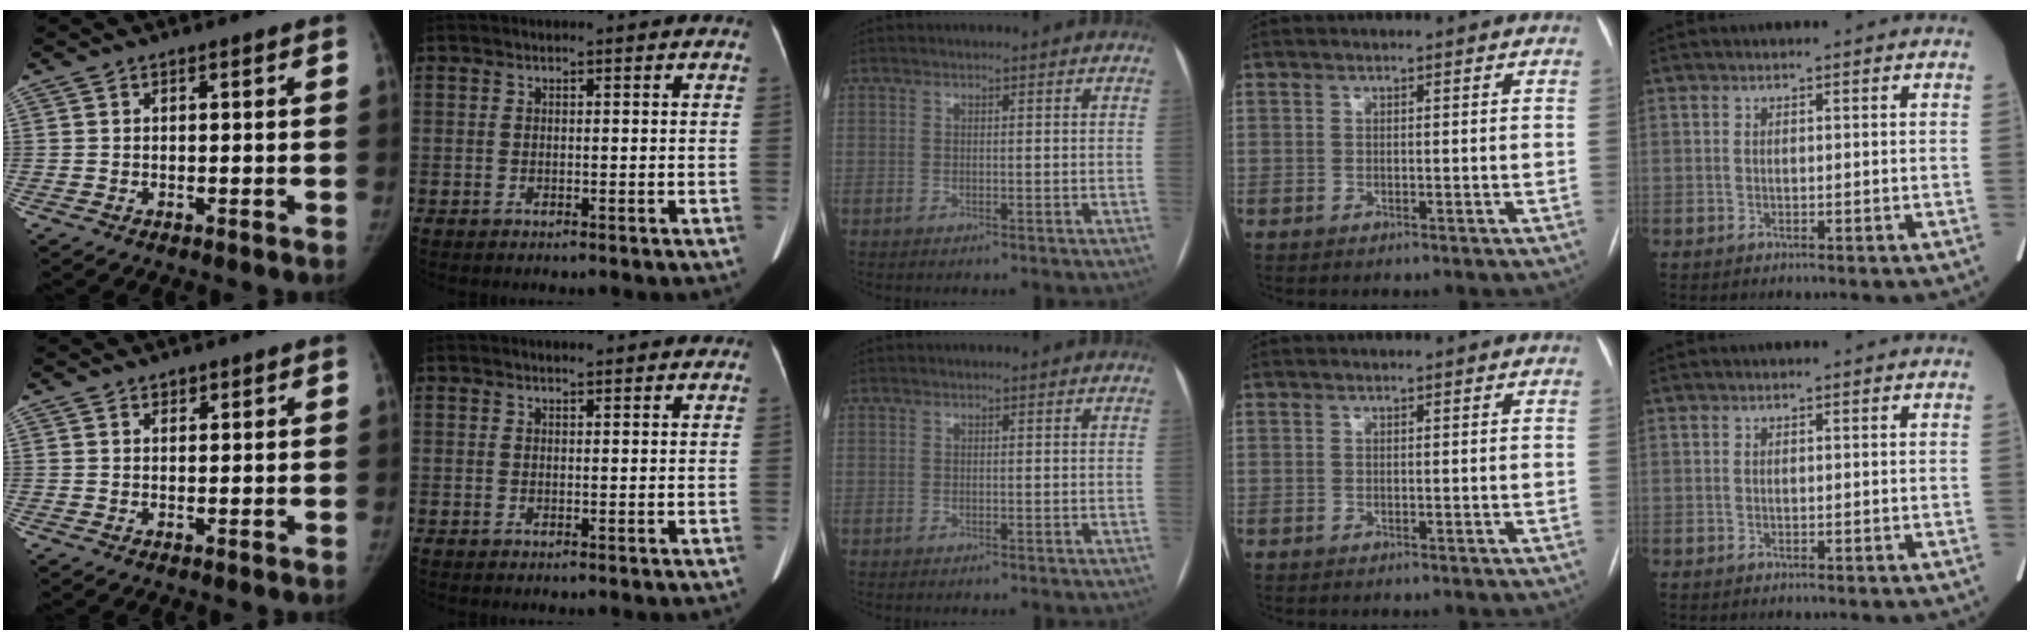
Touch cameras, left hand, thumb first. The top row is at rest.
{"thumb": {"total": 1.3, "force": [0.9, 0.8, 0.4], "torque": [0.003, -0.005, 0.013]}, "index": {"total": 2.6, "force": [2.4, 0.6, 1.0], "torque": [-0.016, 0.011, 0.026]}}